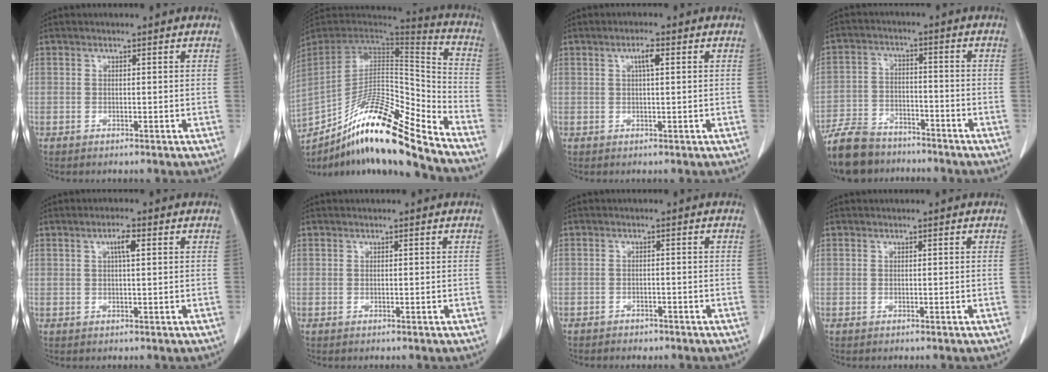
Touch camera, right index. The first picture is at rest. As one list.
[{"total": 21.5, "force": [-16.6, 1.3, 13.6], "torque": [-0.240, -0.005, -0.301]}, {"total": 2.3, "force": [0.8, 0.3, 2.1], "torque": [-0.039, 0.004, 0.013]}, {"total": 12.0, "force": [-10.1, 5.3, 4.0], "torque": [-0.081, -0.001, -0.169]}, {"total": 2.6, "force": [0.8, 0.4, 2.4], "torque": [-0.044, 0.003, 0.014]}, {"total": 0.0}, {"total": 2.5, "force": [-2.0, 1.3, 0.5], "torque": [-0.011, 0.004, -0.024]}, {"total": 0.0}]